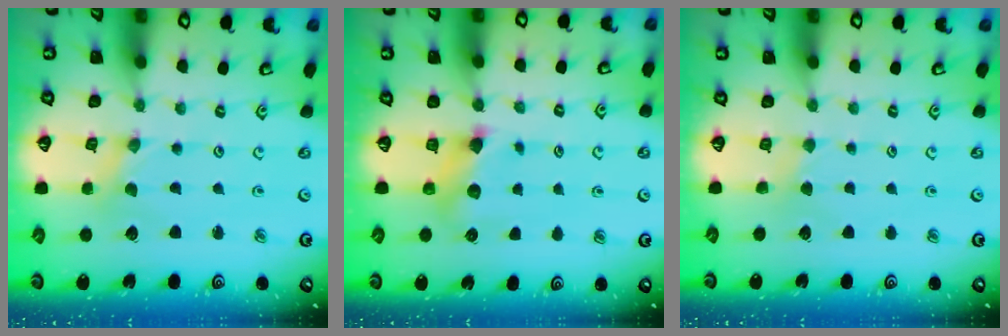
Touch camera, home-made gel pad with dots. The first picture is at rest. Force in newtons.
{"total": 6.6, "press": 6.6, "slide": 0.2}
{"total": 2.0, "press": 2.0, "slide": 0.3}